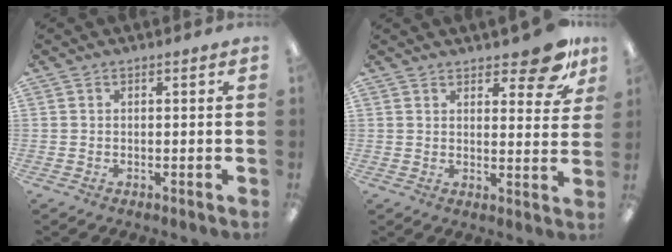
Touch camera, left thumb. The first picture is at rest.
{"total": 10.2, "force": [7.6, 3.3, 6.0], "torque": [-0.061, -0.051, 0.127]}